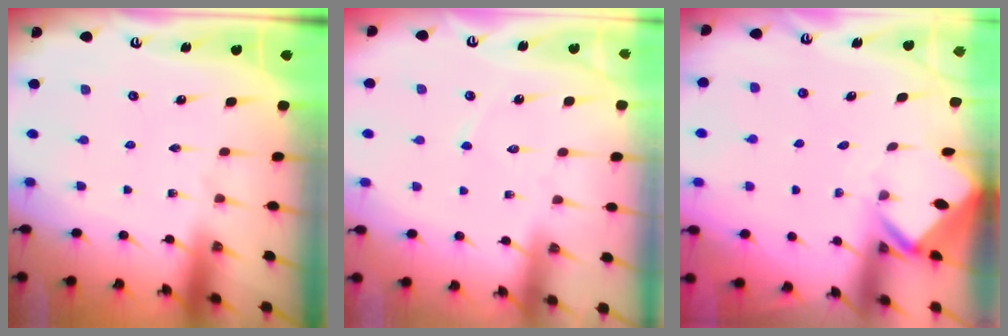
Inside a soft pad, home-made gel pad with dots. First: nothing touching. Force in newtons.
{"total": 3.1, "press": 3.1, "slide": 0.2}
{"total": 2.7, "press": 2.7, "slide": 0.2}